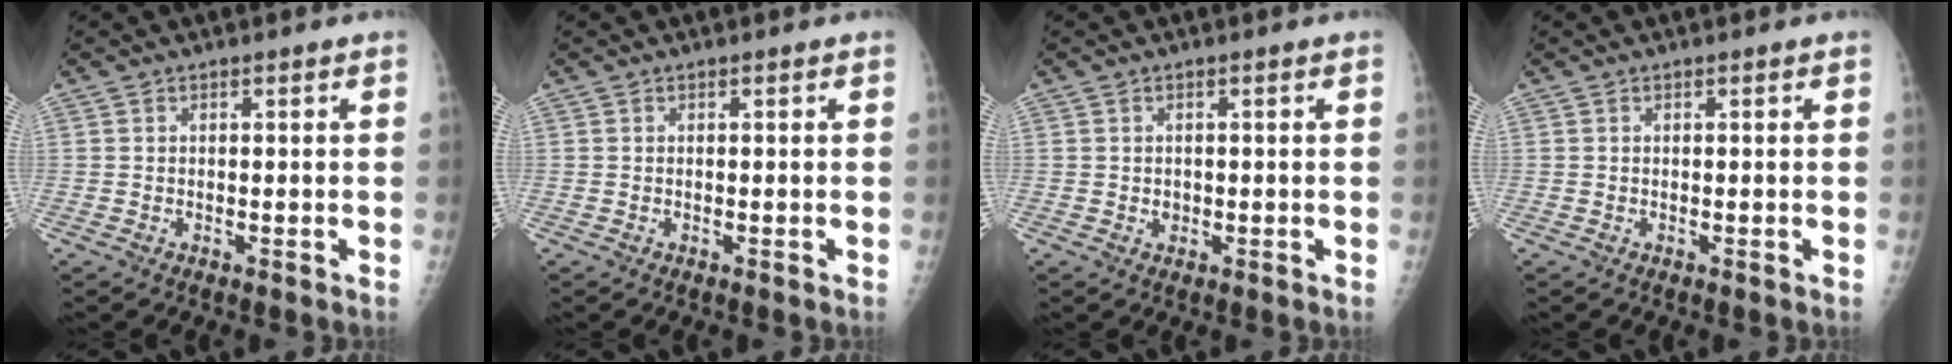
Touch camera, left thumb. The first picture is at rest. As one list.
[{"total": 0.0}, {"total": 1.2, "force": [-0.1, 1.1, 0.5], "torque": [-0.003, 0.002, 0.002]}, {"total": 0.0}]